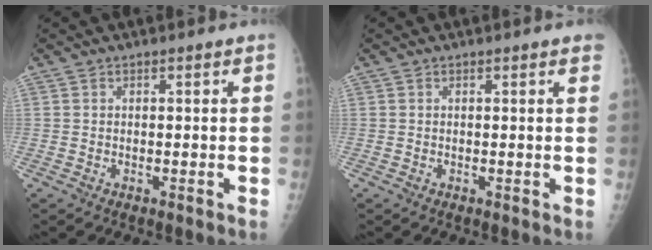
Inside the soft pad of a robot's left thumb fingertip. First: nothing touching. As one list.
[{"total": 1.5, "force": [1.1, 0.2, 1.0], "torque": [-0.008, 0.003, 0.009]}]